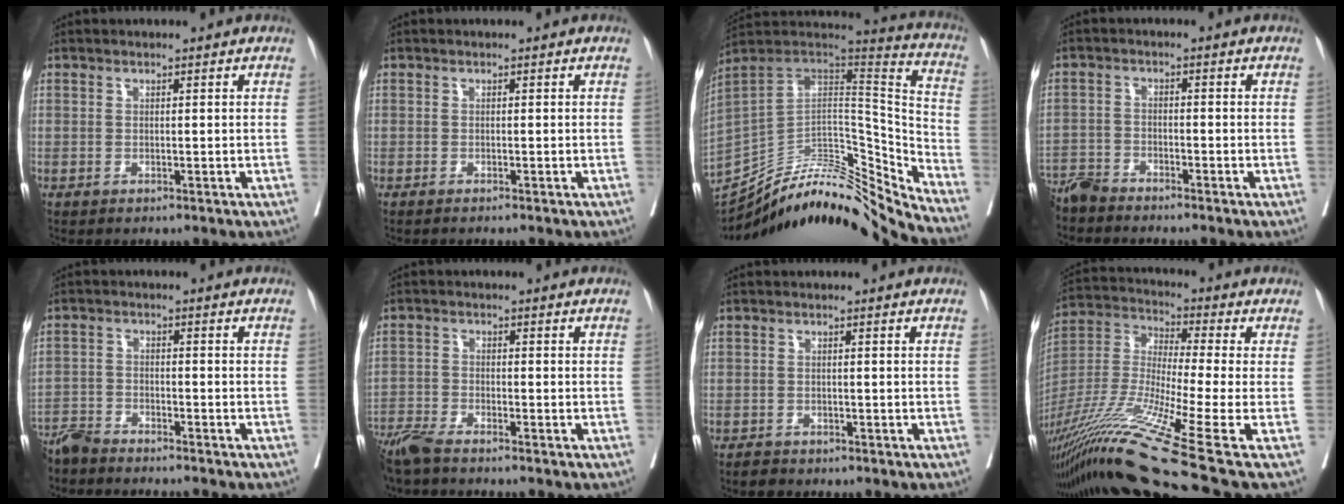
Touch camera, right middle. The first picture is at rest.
{"total": 1.6, "force": [-1.4, -0.1, 0.8], "torque": [-0.010, 0.000, -0.017]}
{"total": 27.5, "force": [-25.5, 2.4, 10.0], "torque": [-0.147, 0.013, -0.397]}
{"total": 4.3, "force": [-4.3, 0.3, 0.6], "torque": [-0.002, -0.015, -0.085]}
{"total": 7.6, "force": [-7.2, 0.8, 2.2], "torque": [-0.030, -0.012, -0.122]}
{"total": 5.9, "force": [-5.2, 0.4, 2.7], "torque": [-0.052, -0.016, -0.101]}
{"total": 1.5, "force": [-1.3, 0.7, 0.3], "torque": [-0.010, -0.001, -0.022]}
{"total": 21.7, "force": [-14.6, -1.7, 15.9], "torque": [-0.330, -0.038, -0.275]}